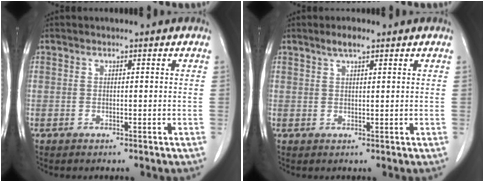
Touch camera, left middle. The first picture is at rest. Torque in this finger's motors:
{"motor_torque": [0.33, -0.27, -0.02, 0.02]}